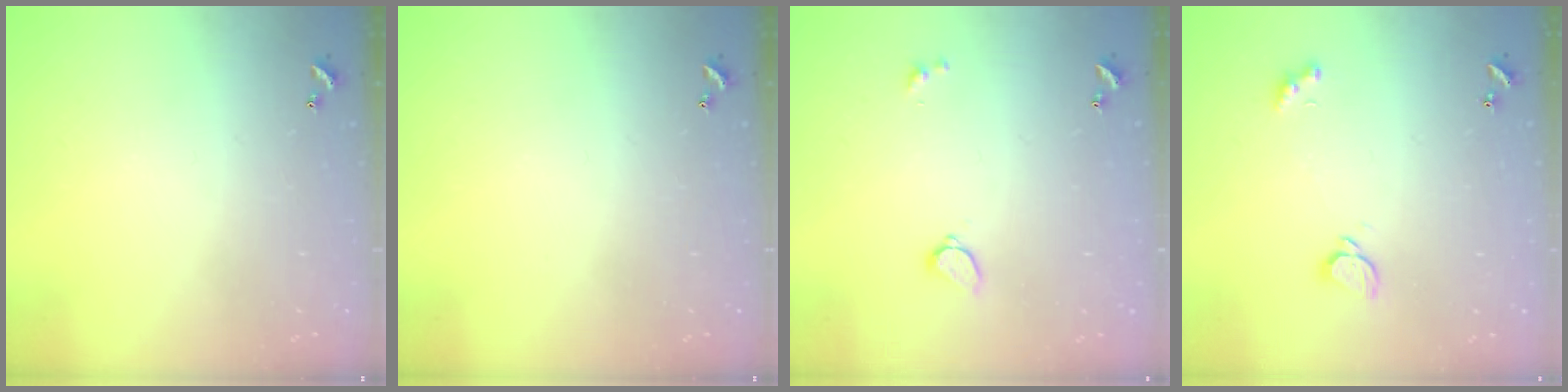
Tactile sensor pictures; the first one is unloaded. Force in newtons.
{"total": 0.0}
{"total": 1.5, "press": 1.4, "slide": 0.4}
{"total": 1.9, "press": 1.7, "slide": 0.8}